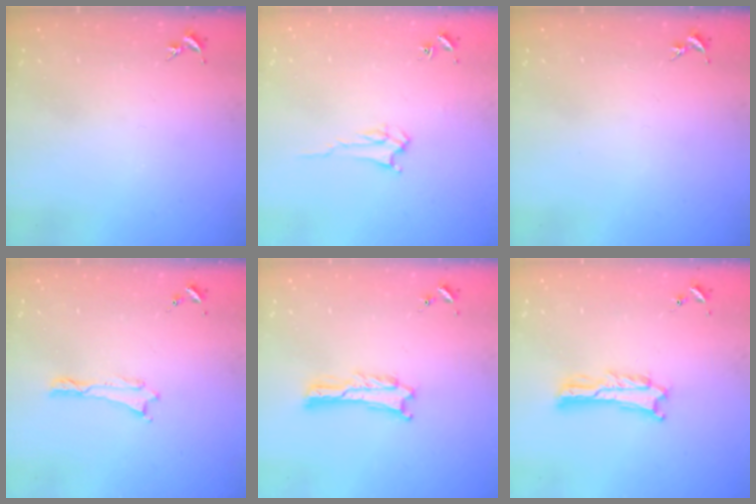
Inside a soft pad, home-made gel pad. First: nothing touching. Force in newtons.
{"total": 2.8, "press": 2.8, "slide": 0.4}
{"total": 0.0}
{"total": 0.0}
{"total": 1.0, "press": 1.0, "slide": 0.2}
{"total": 2.0, "press": 2.0, "slide": 0.3}